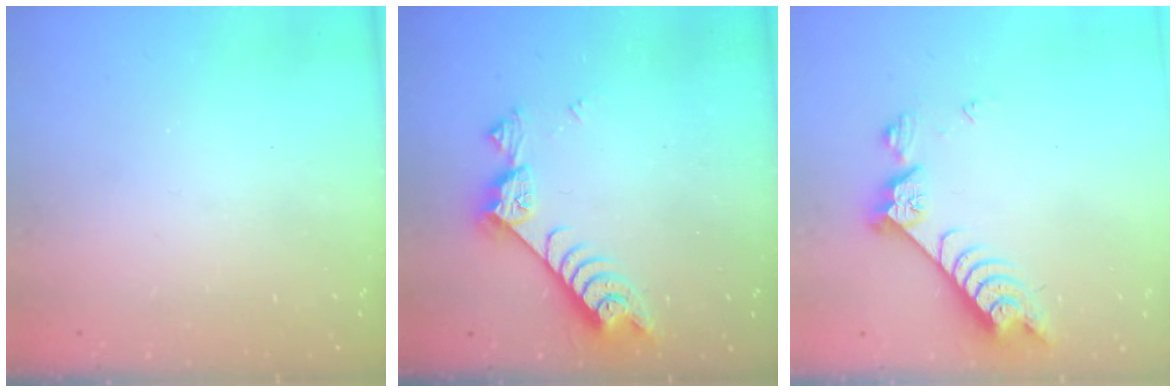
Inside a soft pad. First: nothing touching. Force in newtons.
{"total": 7.7, "press": 7.6, "slide": 1.2}
{"total": 7.6, "press": 7.6, "slide": 0.8}